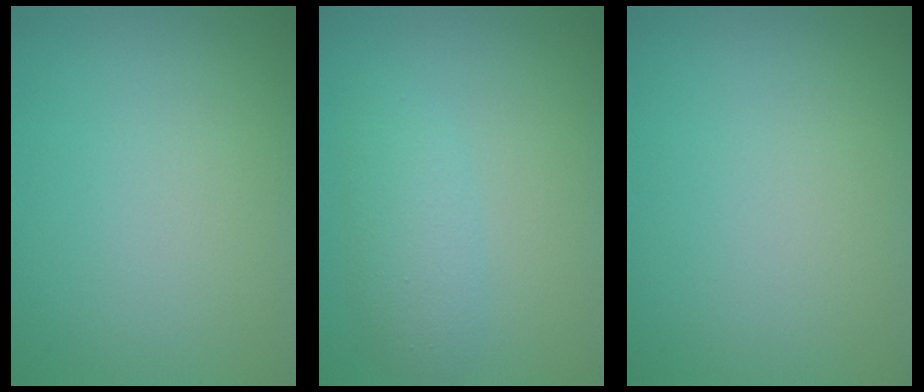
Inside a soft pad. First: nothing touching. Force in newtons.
{"total": 2.4, "press": 2.4, "slide": 0.2}
{"total": 0.0}